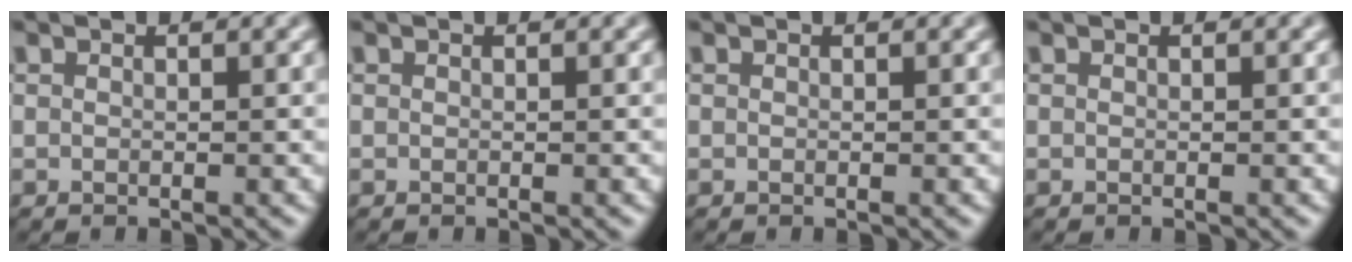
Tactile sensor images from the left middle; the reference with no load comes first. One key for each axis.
{"total": 0.0}
{"total": 0.0}
{"total": 0.0}